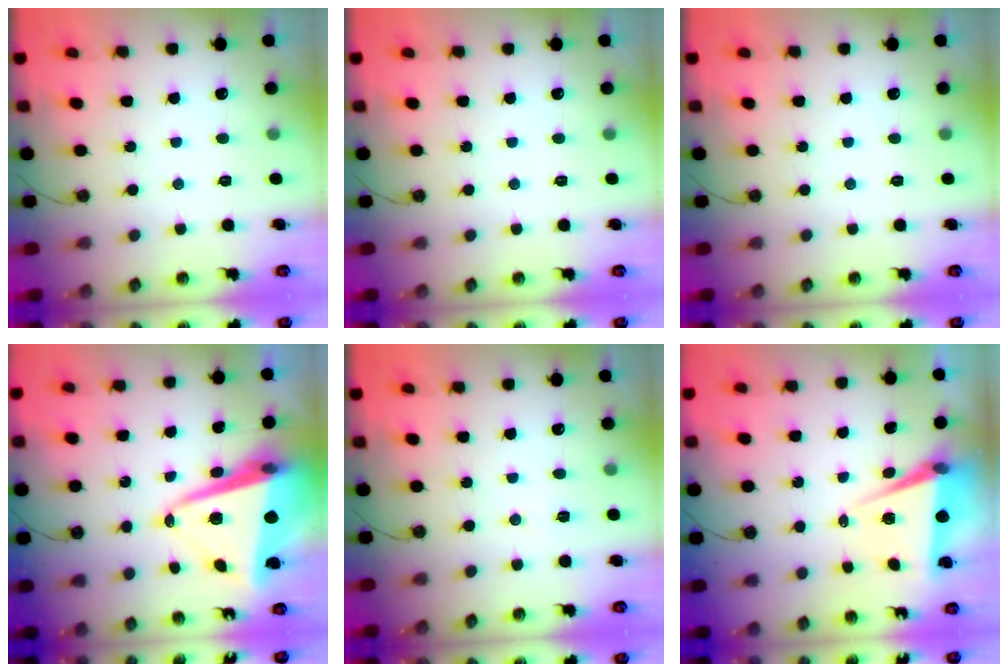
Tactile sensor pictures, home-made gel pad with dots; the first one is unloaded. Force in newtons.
{"total": 0.0}
{"total": 0.0}
{"total": 13.6, "press": 13.5, "slide": 1.6}
{"total": 5.1, "press": 4.9, "slide": 1.6}
{"total": 7.8, "press": 6.4, "slide": 4.5}